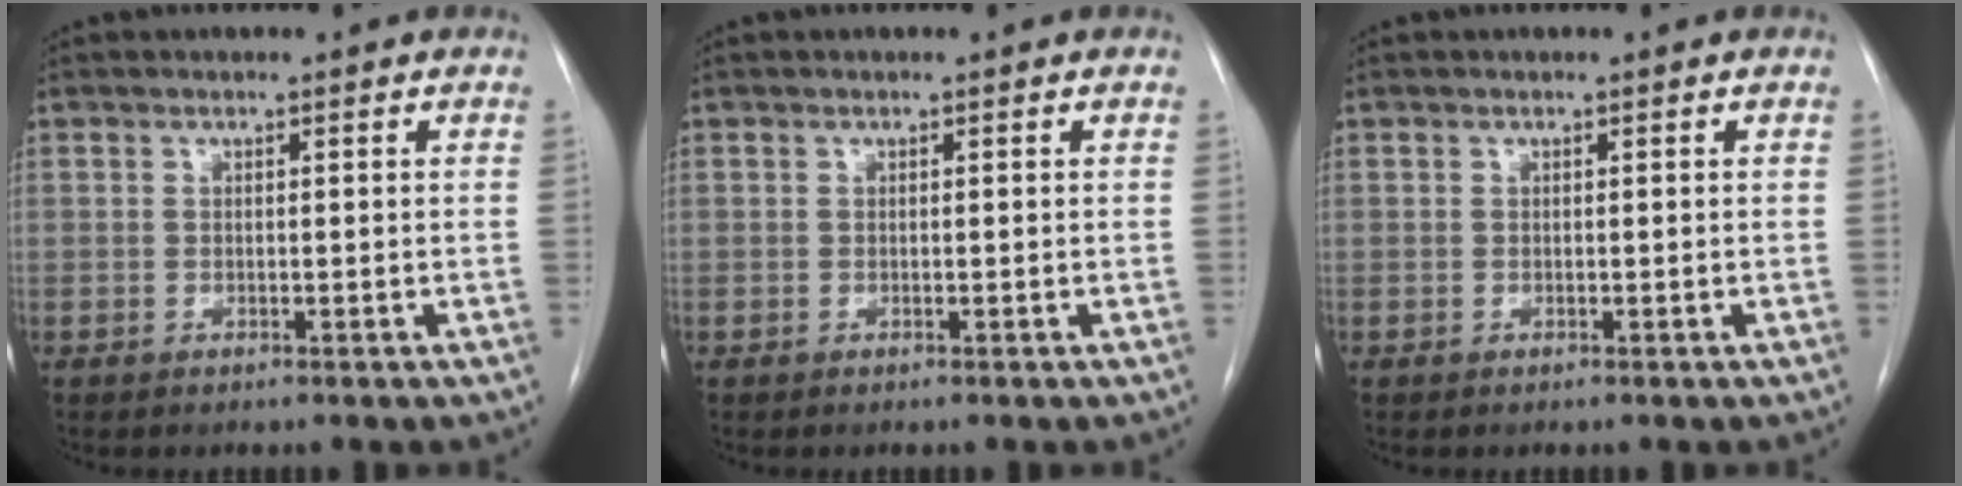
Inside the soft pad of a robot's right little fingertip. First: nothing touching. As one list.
[{"total": 0.0}, {"total": 0.0}]